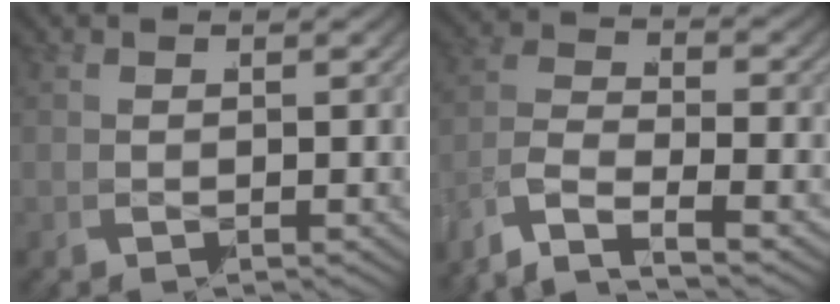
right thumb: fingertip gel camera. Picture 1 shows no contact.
{"total": 7.6, "force": [-4.1, 5.0, 4.0], "torque": [-0.095, -0.023, -0.071]}